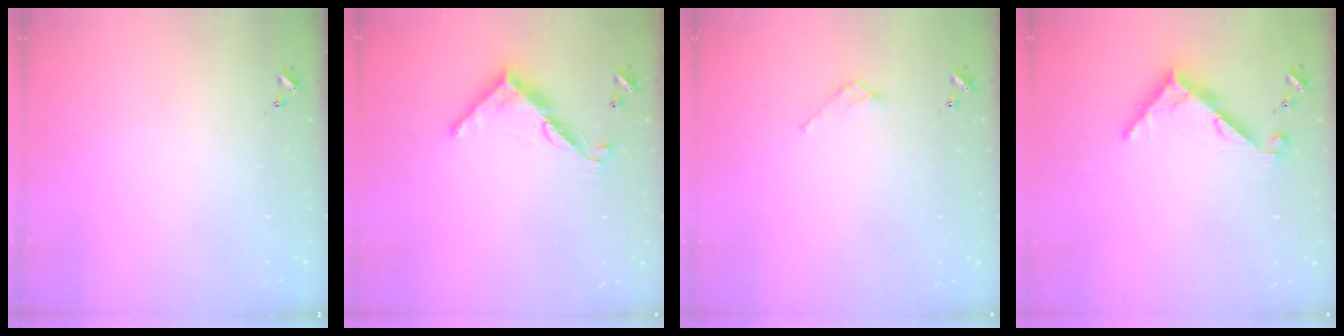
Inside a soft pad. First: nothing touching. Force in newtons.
{"total": 11.0, "press": 11.0, "slide": 0.4}
{"total": 2.7, "press": 2.7, "slide": 0.2}
{"total": 6.3, "press": 6.3, "slide": 0.5}